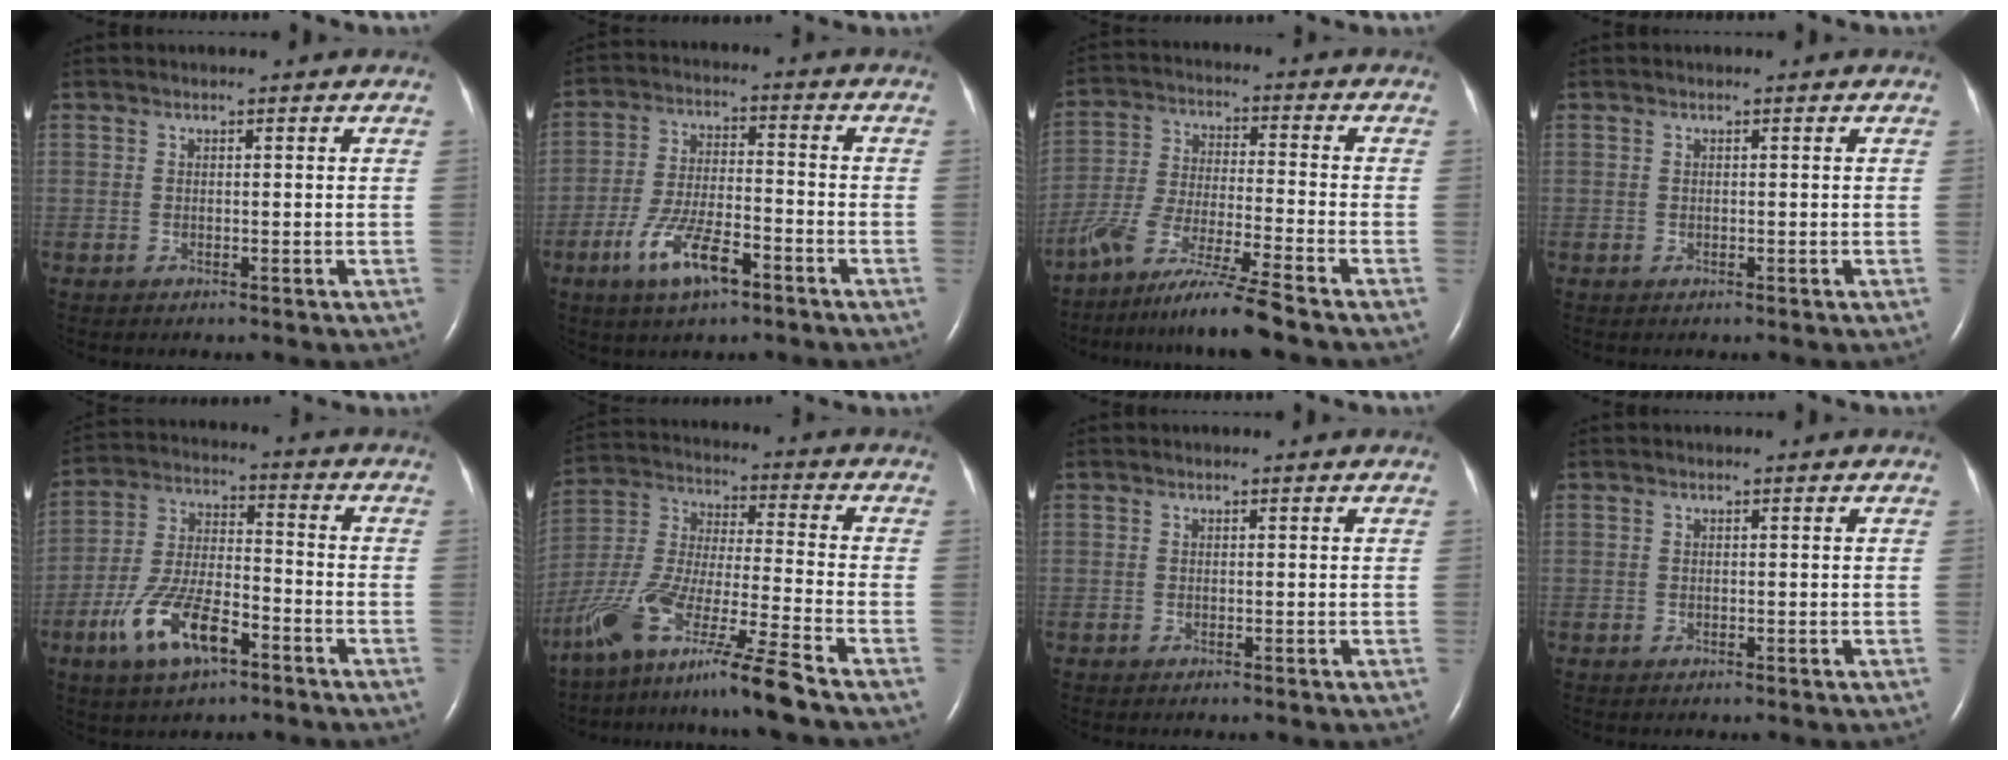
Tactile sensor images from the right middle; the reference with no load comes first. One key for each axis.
{"total": 10.0, "fx": -5.4, "fy": 2.9, "fz": 7.9, "tx": -0.156, "ty": -0.003, "tz": -0.098}
{"total": 10.0, "fx": -8.1, "fy": -1.2, "fz": 5.7, "tx": -0.117, "ty": -0.027, "tz": -0.154}
{"total": 0.0}
{"total": 11.7, "fx": -6.1, "fy": 4.2, "fz": 9.1, "tx": -0.199, "ty": 0.005, "tz": -0.109}
{"total": 15.0, "fx": -10.9, "fy": -1.0, "fz": 10.3, "tx": -0.223, "ty": -0.029, "tz": -0.205}
{"total": 0.0}
{"total": 0.0}